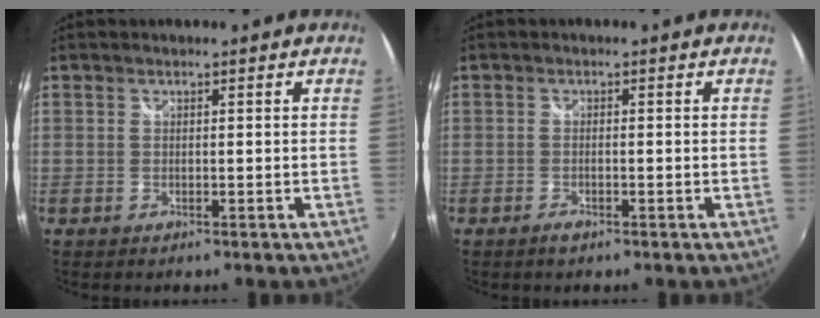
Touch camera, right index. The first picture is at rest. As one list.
[{"total": 1.5, "force": [-1.2, 0.5, 0.9], "torque": [-0.020, -0.004, -0.020]}]